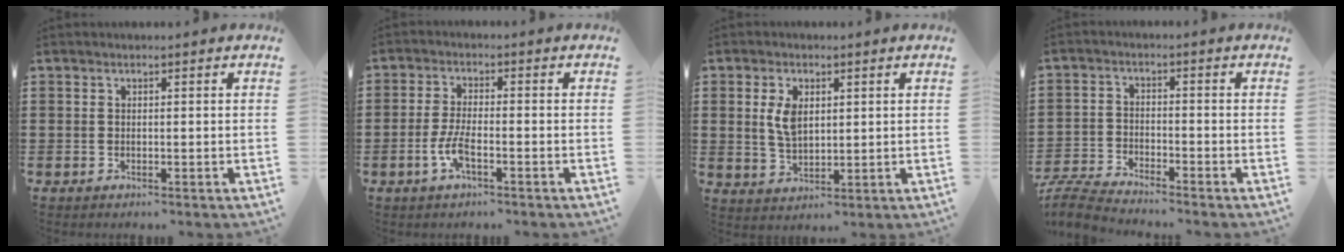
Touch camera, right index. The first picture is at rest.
{"total": 4.1, "force": [-1.8, 1.0, 3.5], "torque": [-0.085, -0.006, -0.039]}
{"total": 5.0, "force": [1.3, 2.8, 4.0], "torque": [-0.086, 0.009, 0.022]}
{"total": 5.1, "force": [-5.0, 0.1, 1.1], "torque": [-0.046, -0.008, -0.107]}